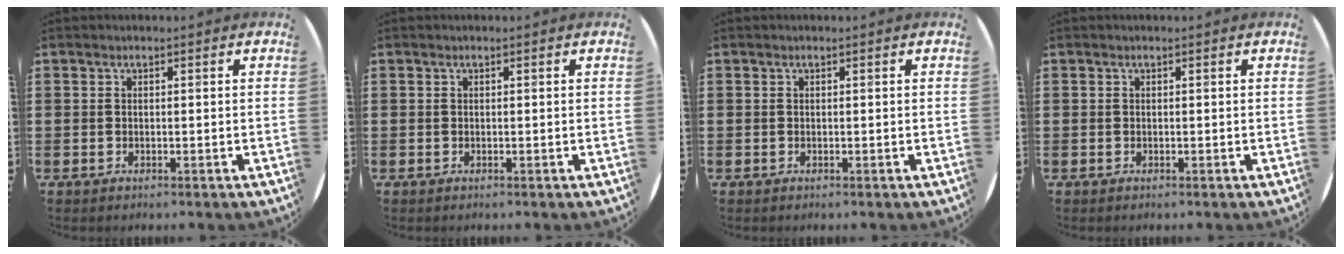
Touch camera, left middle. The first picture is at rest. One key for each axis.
{"total": 0.0}
{"total": 0.0}
{"total": 0.0}